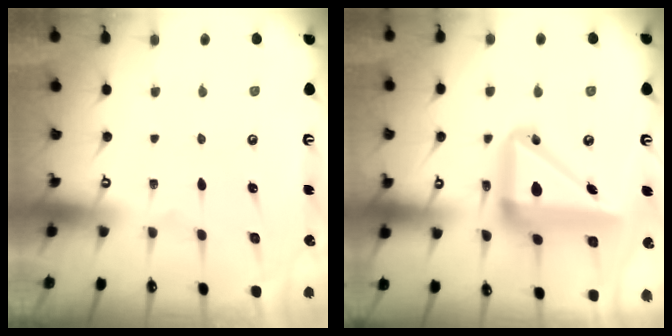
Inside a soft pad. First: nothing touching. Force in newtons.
{"total": 18.1, "press": 17.9, "slide": 2.6}